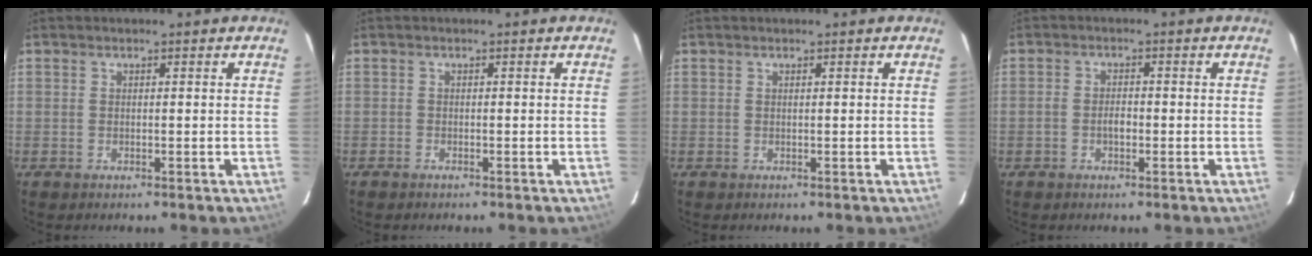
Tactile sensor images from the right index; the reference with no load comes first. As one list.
[{"total": 0.6, "force": [-0.5, 0.2, 0.0], "torque": [0.001, -0.001, -0.011]}, {"total": 0.0}, {"total": 2.2, "force": [-0.8, 1.2, 1.7], "torque": [-0.034, 0.004, -0.016]}]